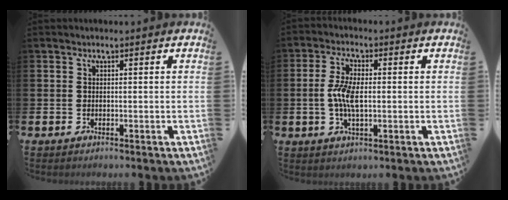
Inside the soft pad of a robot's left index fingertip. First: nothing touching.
{"total": 5.6, "force": [-0.1, 2.3, 5.1], "torque": [-0.100, -0.003, -0.008]}